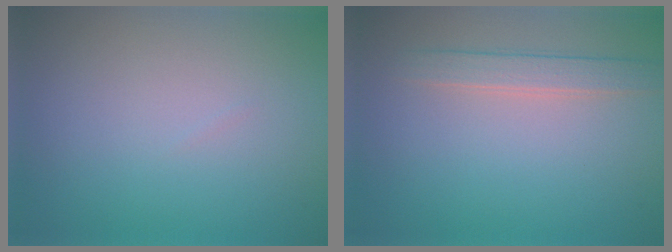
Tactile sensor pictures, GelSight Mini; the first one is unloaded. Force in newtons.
{"total": 2.2, "press": 2.2, "slide": 0.1}